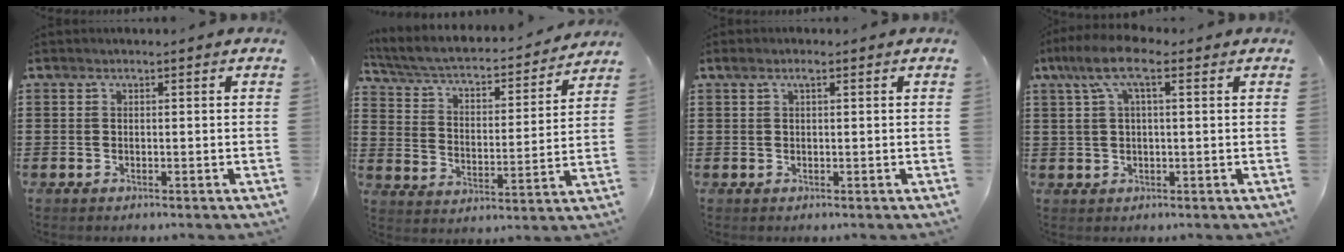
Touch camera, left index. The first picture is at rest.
{"total": 3.8, "force": [3.1, 0.9, 1.9], "torque": [-0.054, -0.030, 0.044]}
{"total": 1.3, "force": [0.5, 0.3, 1.1], "torque": [-0.022, 0.003, 0.007]}
{"total": 7.4, "force": [2.9, 2.4, 6.4], "torque": [-0.141, 0.006, 0.045]}